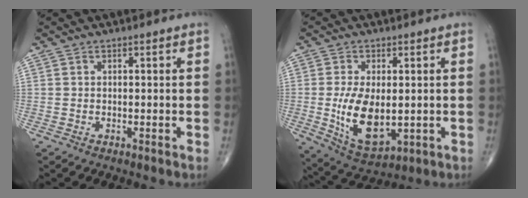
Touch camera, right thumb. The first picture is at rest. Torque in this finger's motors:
{"motor_torque": [0.60, 2.10, 1.04, -0.03, 0.41]}